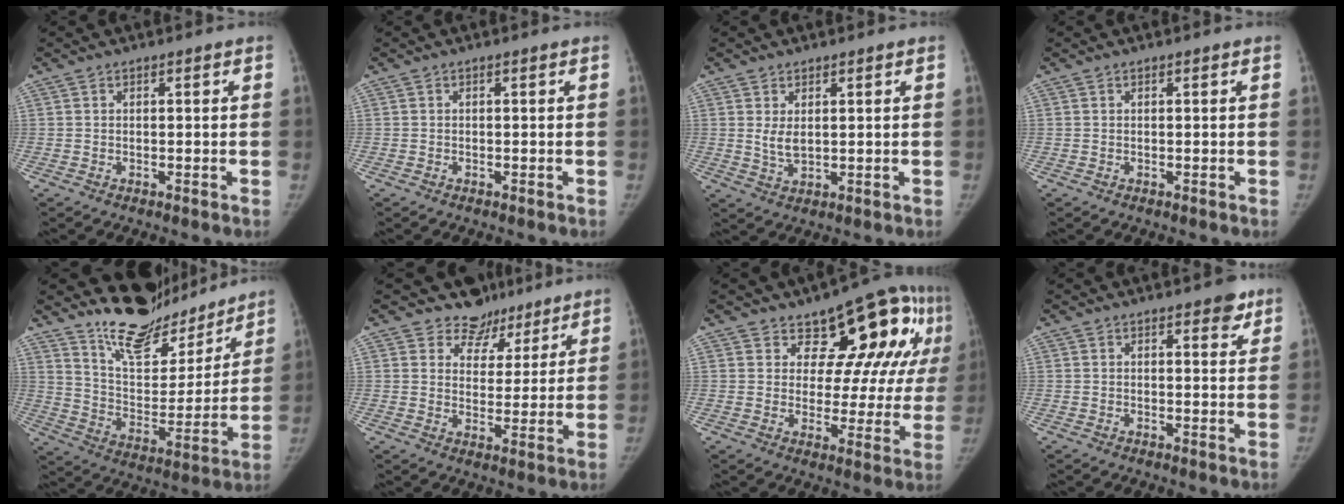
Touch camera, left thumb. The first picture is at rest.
{"total": 0.0}
{"total": 3.3, "force": [1.1, 1.9, 2.5], "torque": [-0.042, -0.014, 0.028]}
{"total": 0.0}
{"total": 18.1, "force": [16.2, 6.2, 5.2], "torque": [-0.027, -0.120, 0.268]}
{"total": 8.1, "force": [6.4, 4.9, -0.1], "torque": [0.039, -0.050, 0.093]}
{"total": 16.4, "force": [7.9, 9.0, 11.2], "torque": [-0.079, -0.030, 0.101]}
{"total": 3.5, "force": [2.2, 1.6, 2.1], "torque": [-0.007, -0.009, 0.024]}